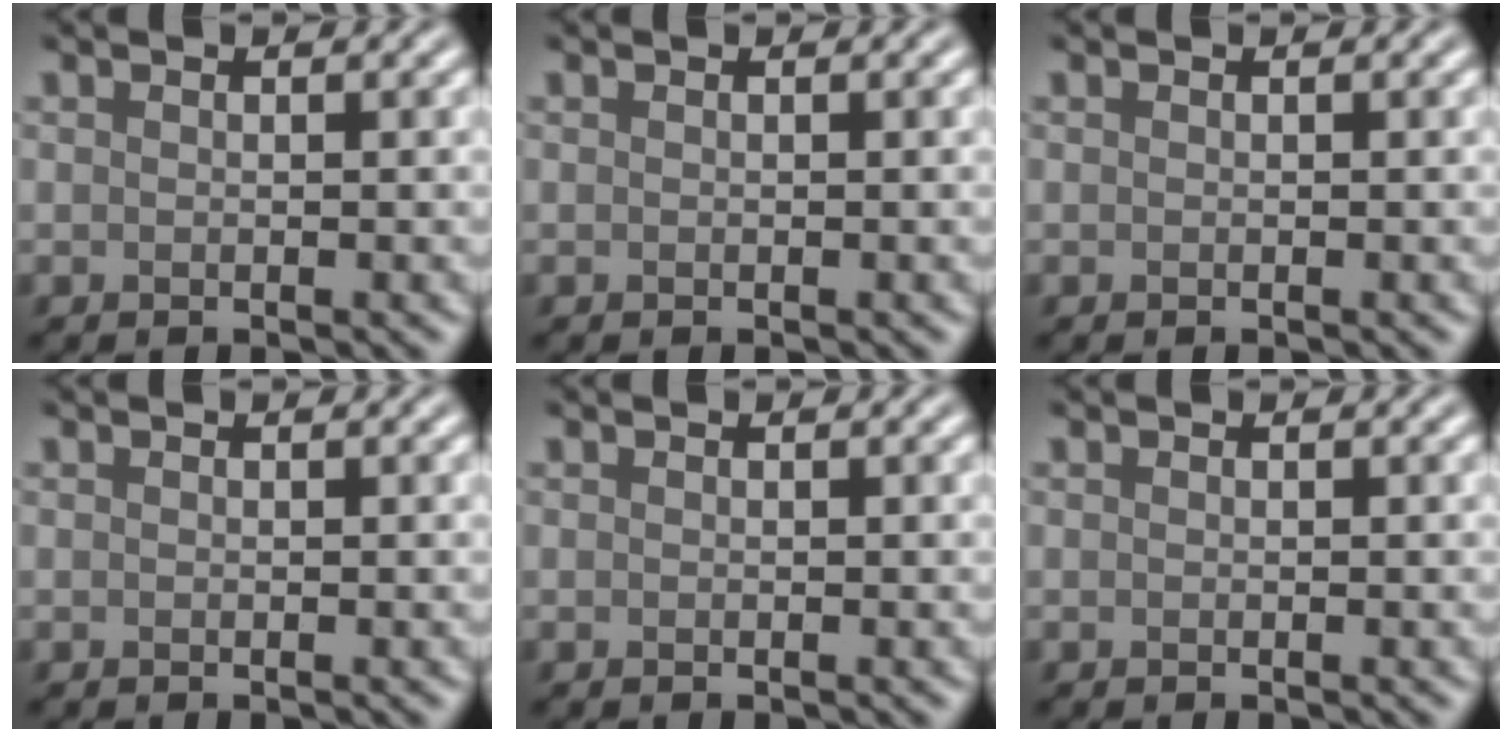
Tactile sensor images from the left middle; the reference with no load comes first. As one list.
[{"total": 0.0}, {"total": 0.0}, {"total": 0.0}, {"total": 0.0}, {"total": 0.0}]